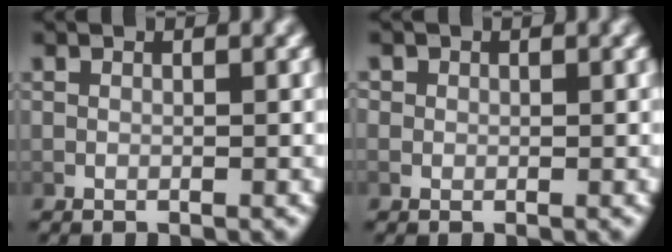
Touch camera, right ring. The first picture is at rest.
{"total": 1.5, "force": [0.2, 1.5, 0.4], "torque": [-0.013, -0.003, 0.002]}